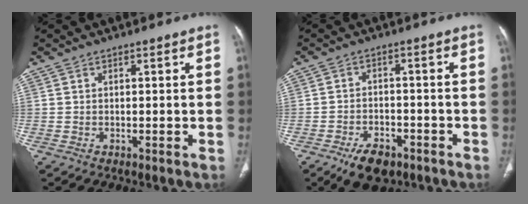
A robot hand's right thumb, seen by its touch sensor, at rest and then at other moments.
{"total": 7.8, "force": [-4.9, 4.3, 4.2], "torque": [-0.060, 0.020, -0.075]}